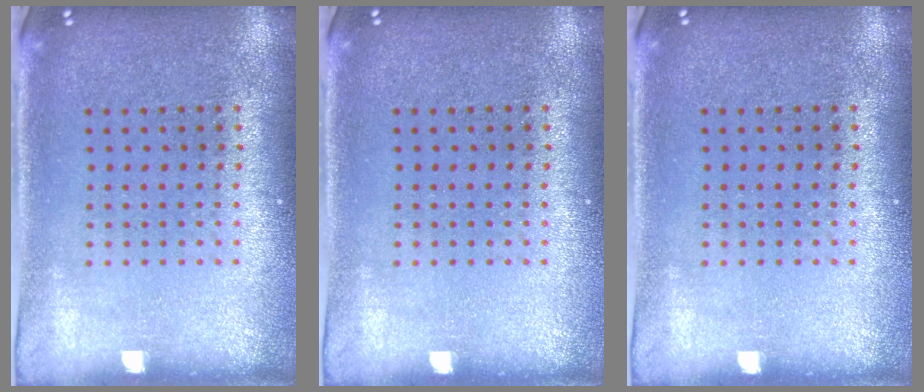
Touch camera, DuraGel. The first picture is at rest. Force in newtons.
{"total": 0.0}
{"total": 0.0}